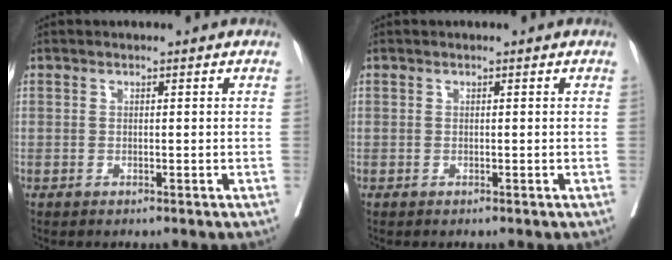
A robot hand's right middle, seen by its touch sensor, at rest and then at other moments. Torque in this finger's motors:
{"motor_torque": [0.00, 0.00, 0.00, 0.00]}